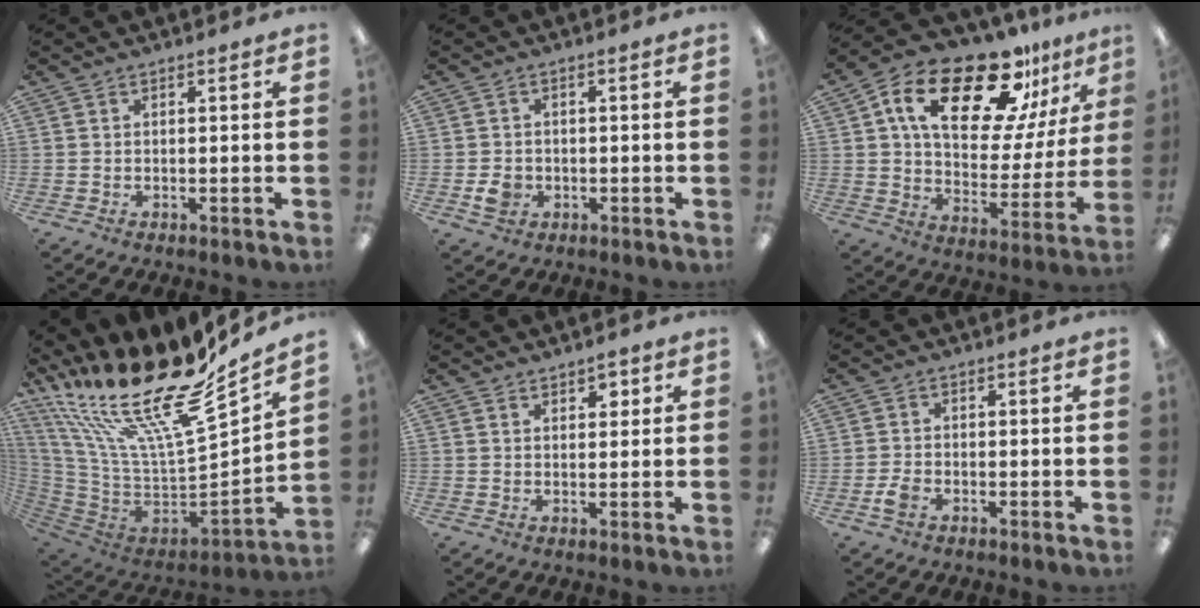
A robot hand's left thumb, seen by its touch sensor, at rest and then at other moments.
{"total": 3.6, "force": [-0.8, 3.1, 1.6], "torque": [-0.008, -0.001, -0.015]}
{"total": 24.0, "force": [15.1, 11.0, 15.1], "torque": [-0.244, -0.078, 0.256]}
{"total": 27.1, "force": [17.8, 8.7, 18.5], "torque": [-0.318, -0.153, 0.308]}
{"total": 2.6, "force": [2.1, 1.4, 0.9], "torque": [-0.002, -0.007, 0.034]}
{"total": 2.6, "force": [-1.3, 1.7, 1.6], "torque": [-0.031, 0.004, -0.024]}